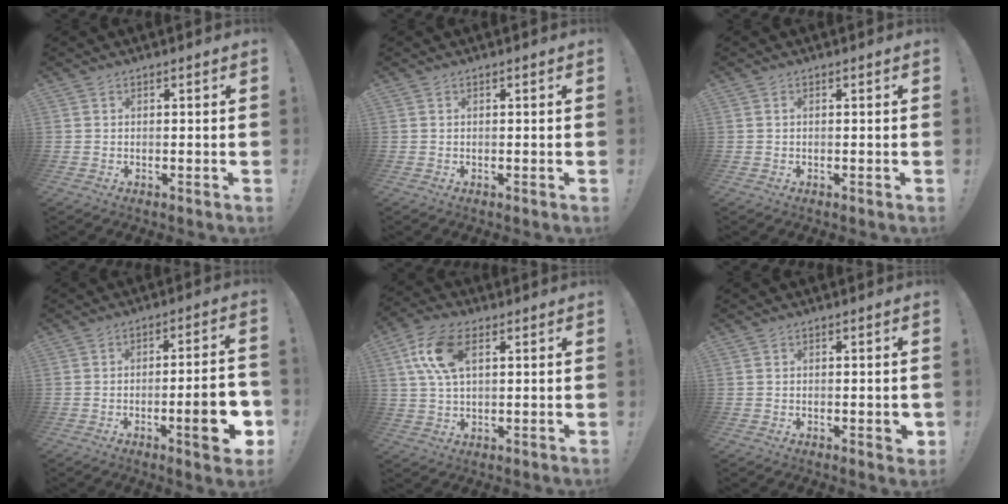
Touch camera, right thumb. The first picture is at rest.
{"total": 0.0}
{"total": 0.0}
{"total": 10.8, "force": [-3.4, 2.2, 10.0], "torque": [-0.119, 0.002, -0.049]}
{"total": 12.0, "force": [3.8, 6.5, 9.3], "torque": [-0.182, 0.001, 0.071]}
{"total": 1.8, "force": [0.0, 0.7, 1.7], "torque": [-0.015, -0.002, -0.001]}